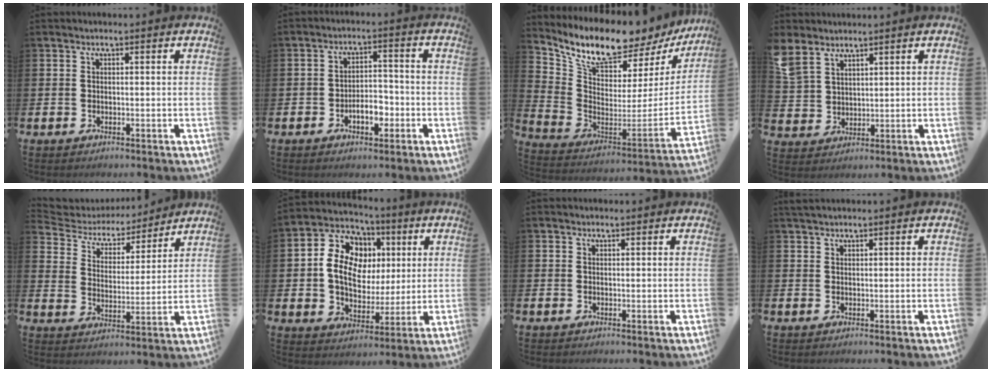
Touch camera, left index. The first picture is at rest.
{"total": 4.2, "force": [-1.9, 2.3, 2.9], "torque": [-0.045, 0.006, -0.038]}
{"total": 10.0, "force": [9.2, 2.7, 3.1], "torque": [-0.098, -0.080, 0.153]}
{"total": 4.8, "force": [4.1, 2.1, 1.2], "torque": [-0.022, -0.018, 0.075]}
{"total": 5.0, "force": [4.6, 2.0, 0.3], "torque": [-0.037, -0.038, 0.072]}
{"total": 10.2, "force": [2.3, 8.2, 5.7], "torque": [-0.147, -0.002, 0.035]}
{"total": 0.5, "force": [0.4, 0.3, 0.1], "torque": [0.011, -0.003, 0.004]}
{"total": 1.4, "force": [1.3, 0.3, 0.5], "torque": [-0.004, 0.001, 0.023]}